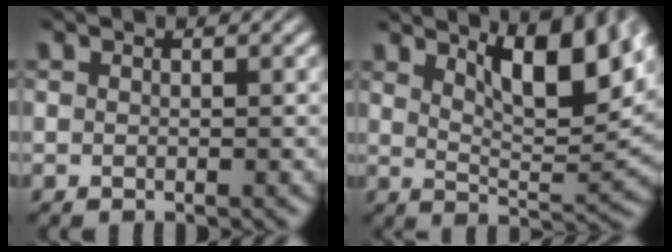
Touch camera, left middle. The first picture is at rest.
{"total": 7.8, "force": [4.1, 2.1, 6.3], "torque": [-0.094, 0.000, 0.072]}